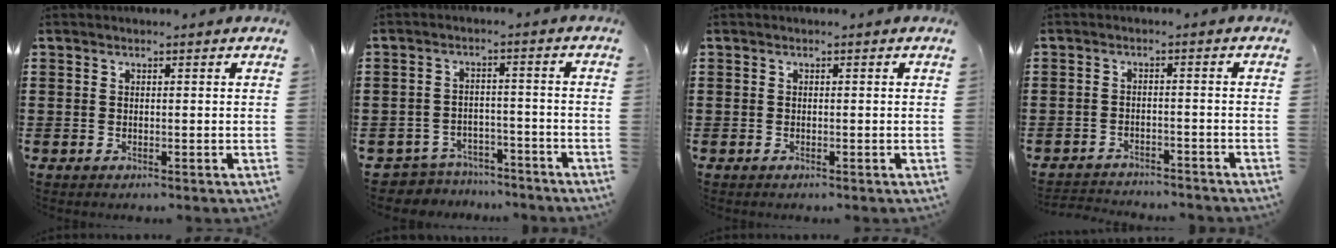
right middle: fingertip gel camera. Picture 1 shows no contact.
{"total": 4.2, "force": [-4.1, 0.8, -0.2], "torque": [-0.011, 0.003, -0.092]}
{"total": 0.0}
{"total": 2.4, "force": [-2.4, 0.1, 0.1], "torque": [-0.009, -0.003, -0.051]}